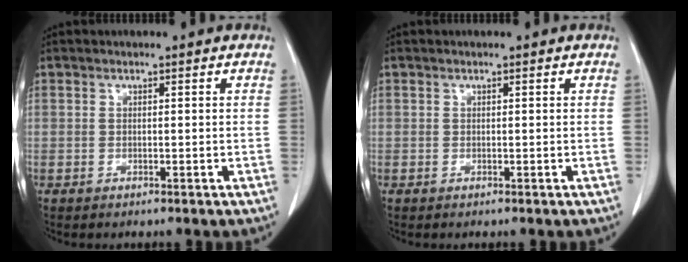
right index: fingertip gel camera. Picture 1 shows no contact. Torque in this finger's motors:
{"motor_torque": [0.00, 0.00, 0.00, 0.00]}